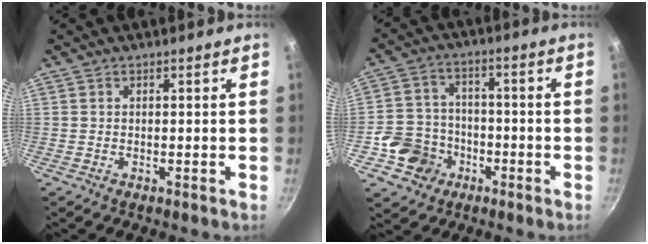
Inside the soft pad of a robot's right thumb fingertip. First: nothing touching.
{"total": 9.6, "force": [-4.0, 8.3, 2.7], "torque": [-0.023, 0.030, -0.068]}